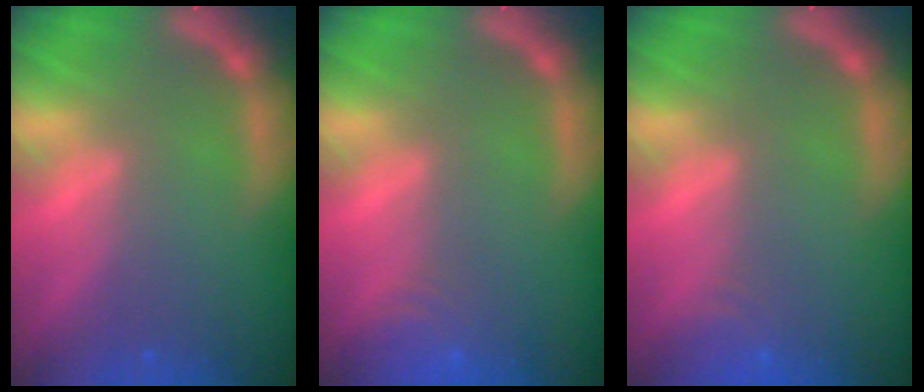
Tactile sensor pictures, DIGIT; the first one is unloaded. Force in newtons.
{"total": 3.5}
{"total": 2.4}